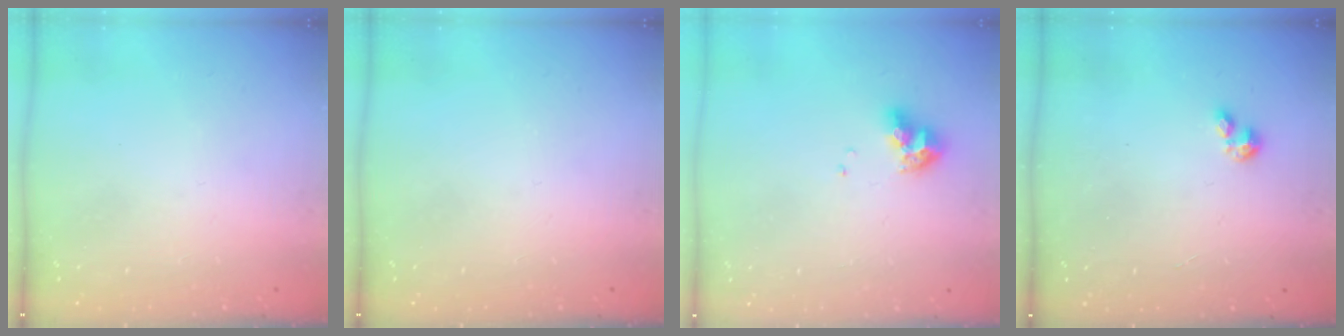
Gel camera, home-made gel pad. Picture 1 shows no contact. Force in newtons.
{"total": 0.0}
{"total": 9.1, "press": 9.1, "slide": 1.1}
{"total": 0.7, "press": 0.6, "slide": 0.2}